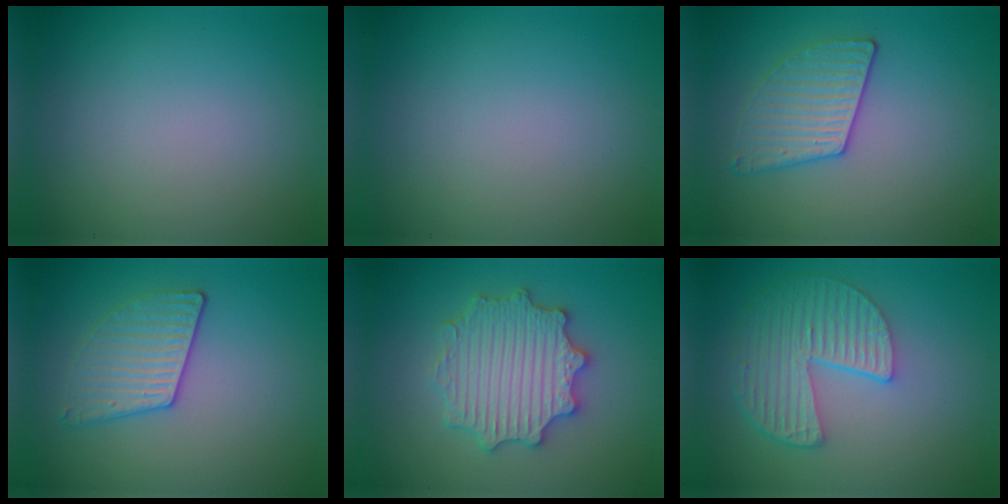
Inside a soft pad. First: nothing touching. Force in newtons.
{"total": 0.0}
{"total": 2.9, "press": 2.9, "slide": 0.6}
{"total": 3.0, "press": 2.9, "slide": 0.7}
{"total": 5.6, "press": 5.5, "slide": 1.0}
{"total": 5.7, "press": 4.3, "slide": 3.7}